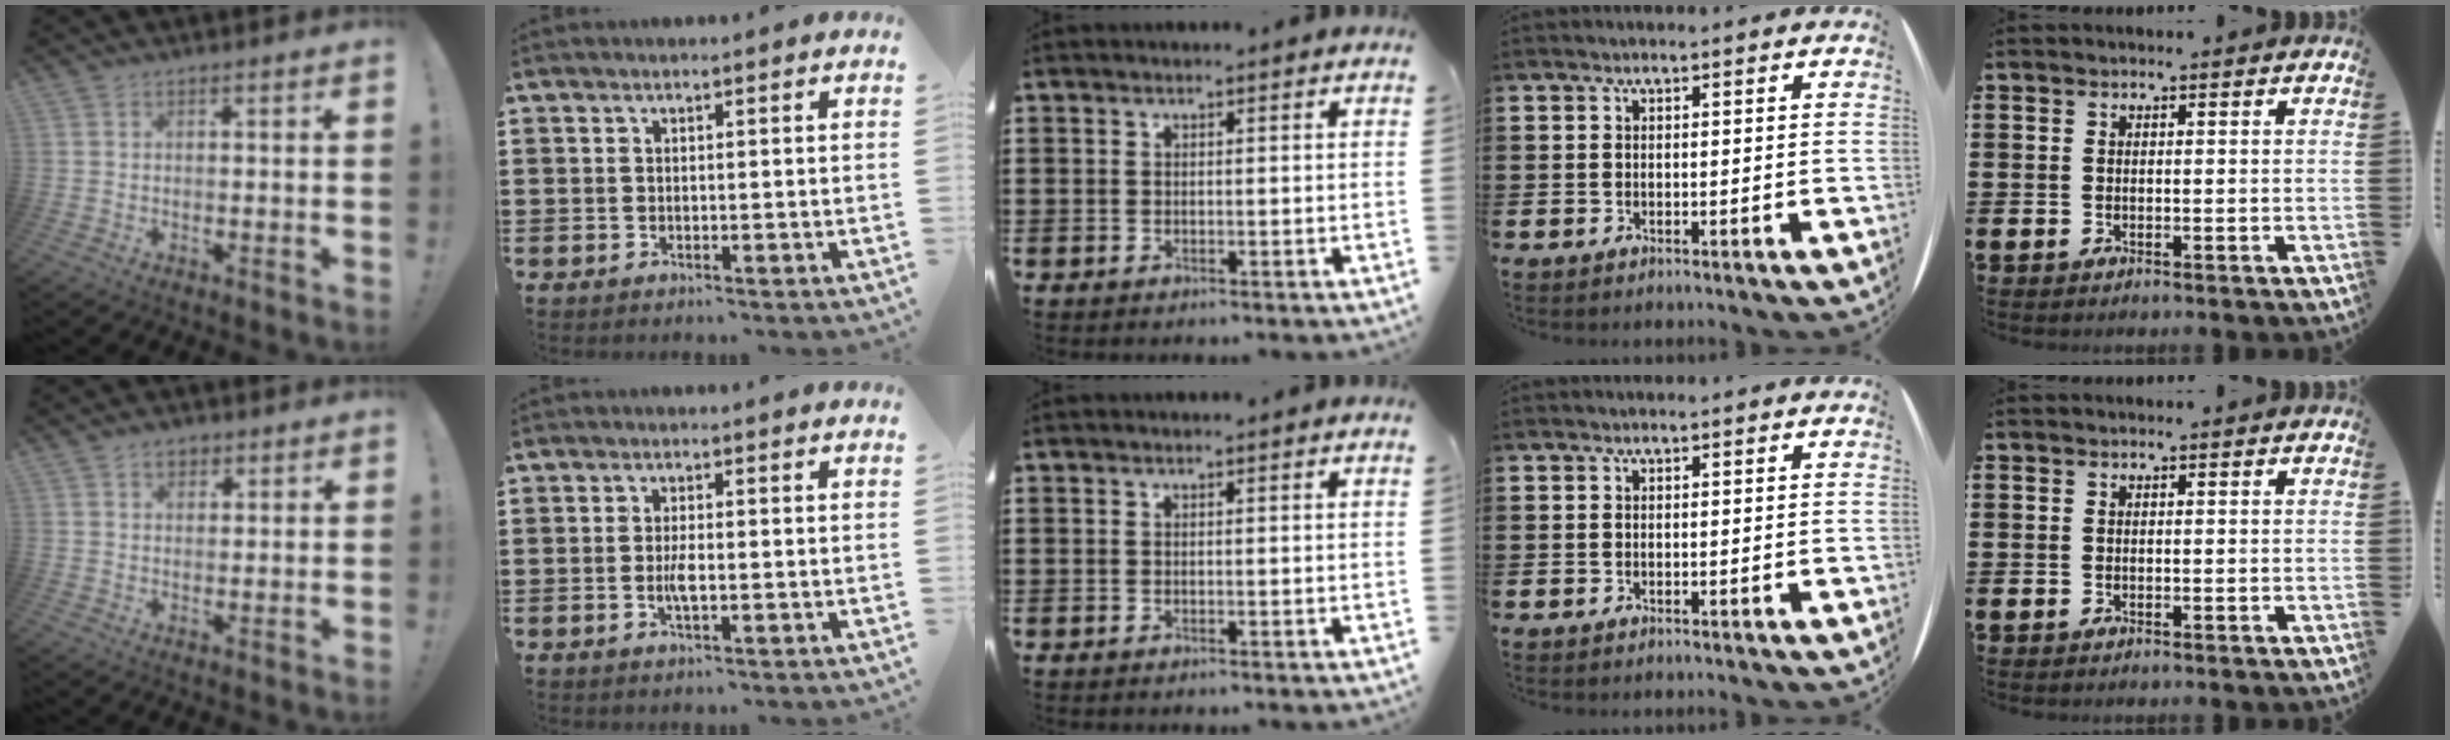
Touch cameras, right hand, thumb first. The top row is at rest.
{"thumb": {"total": 3.6, "force": [2.1, 2.4, 1.6], "torque": [-0.015, -0.006, 0.036]}, "index": {"total": 2.9, "force": [-0.6, 0.8, 2.7], "torque": [-0.054, -0.001, -0.012]}}